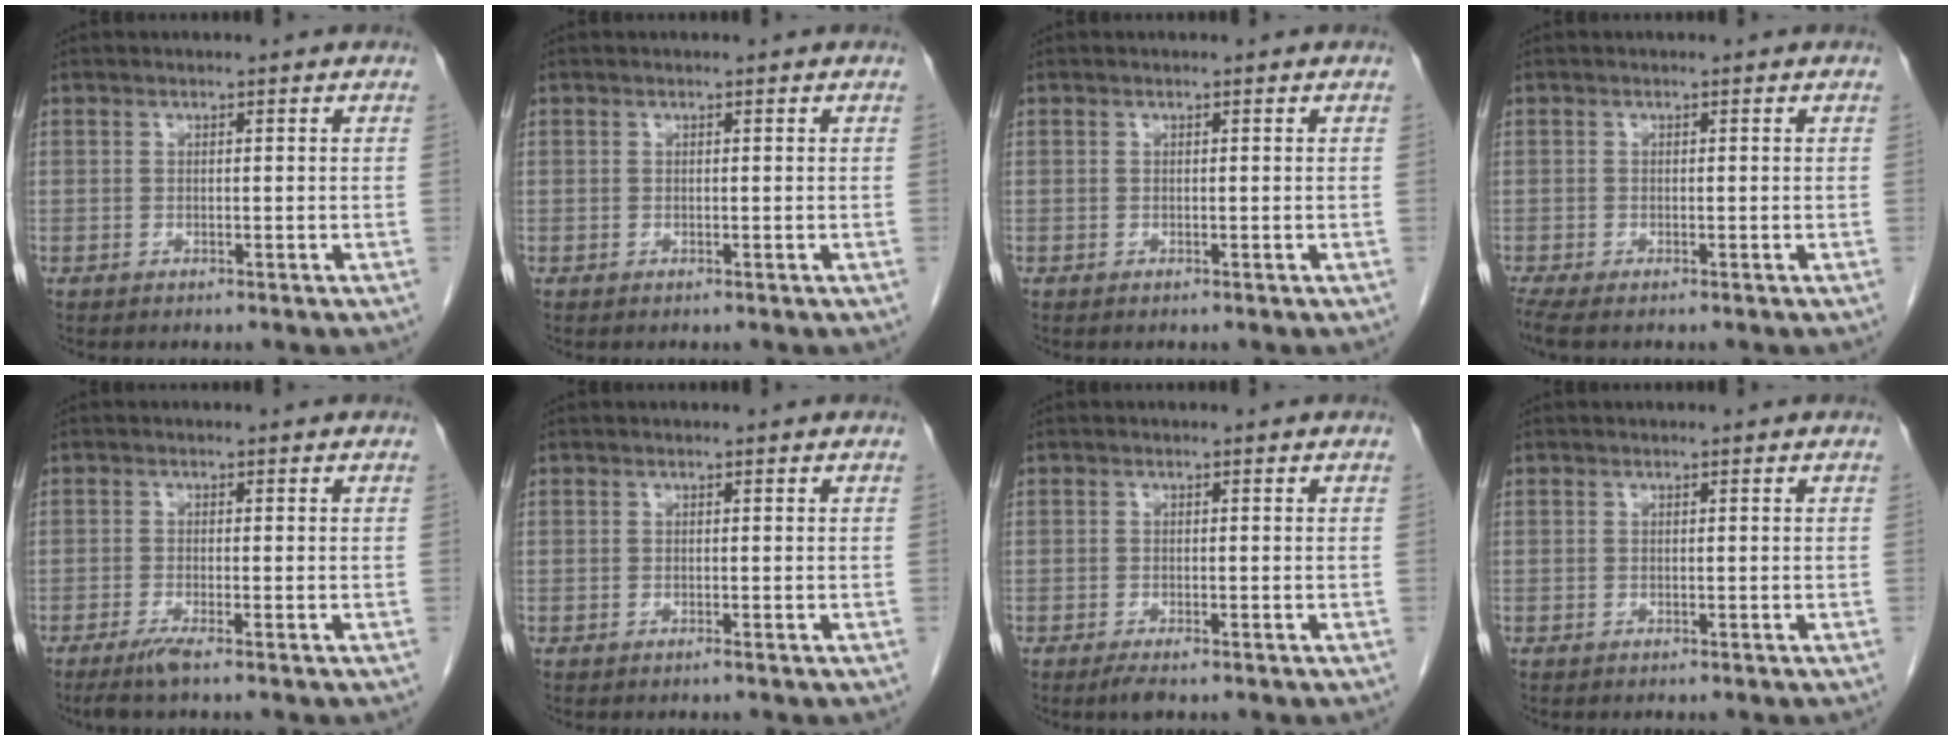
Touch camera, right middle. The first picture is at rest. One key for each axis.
{"total": 0.0}
{"total": 0.0}
{"total": 2.2, "fx": -1.8, "fy": 0.3, "fz": 1.3, "tx": -0.027, "ty": -0.008, "tz": -0.034}
{"total": 2.4, "fx": -1.7, "fy": -0.3, "fz": 1.7, "tx": -0.039, "ty": -0.008, "tz": -0.037}
{"total": 0.0}
{"total": 1.8, "fx": -1.3, "fy": 0.4, "fz": 1.3, "tx": -0.024, "ty": -0.005, "tz": -0.020}
{"total": 0.0}